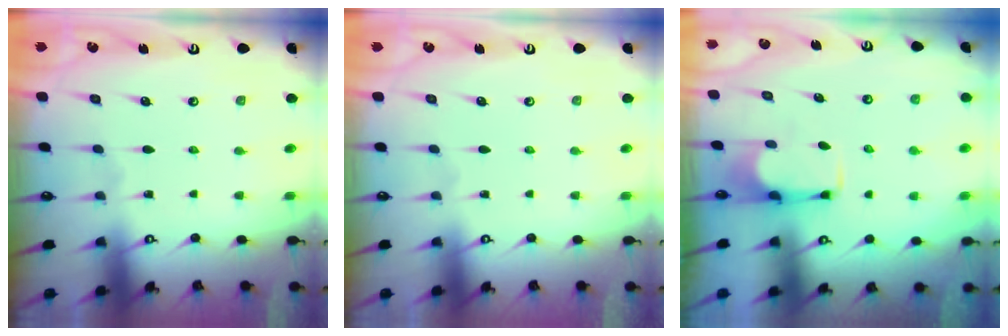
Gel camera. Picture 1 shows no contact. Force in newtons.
{"total": 0.0}
{"total": 2.8, "press": 2.6, "slide": 0.8}